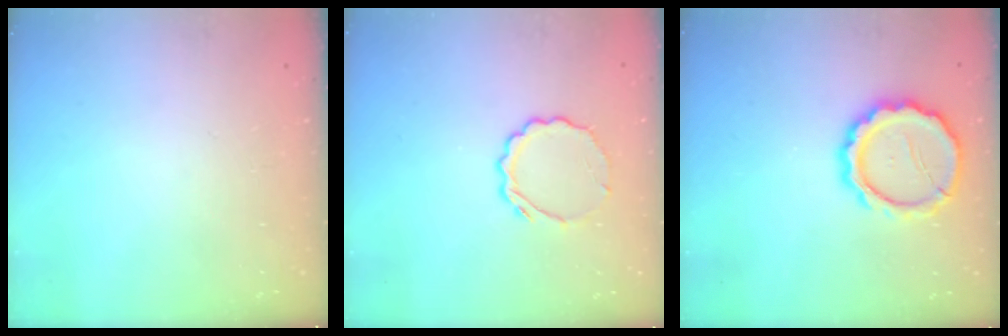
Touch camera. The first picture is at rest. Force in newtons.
{"total": 5.4, "press": 5.2, "slide": 1.4}
{"total": 14.2, "press": 14.0, "slide": 2.5}